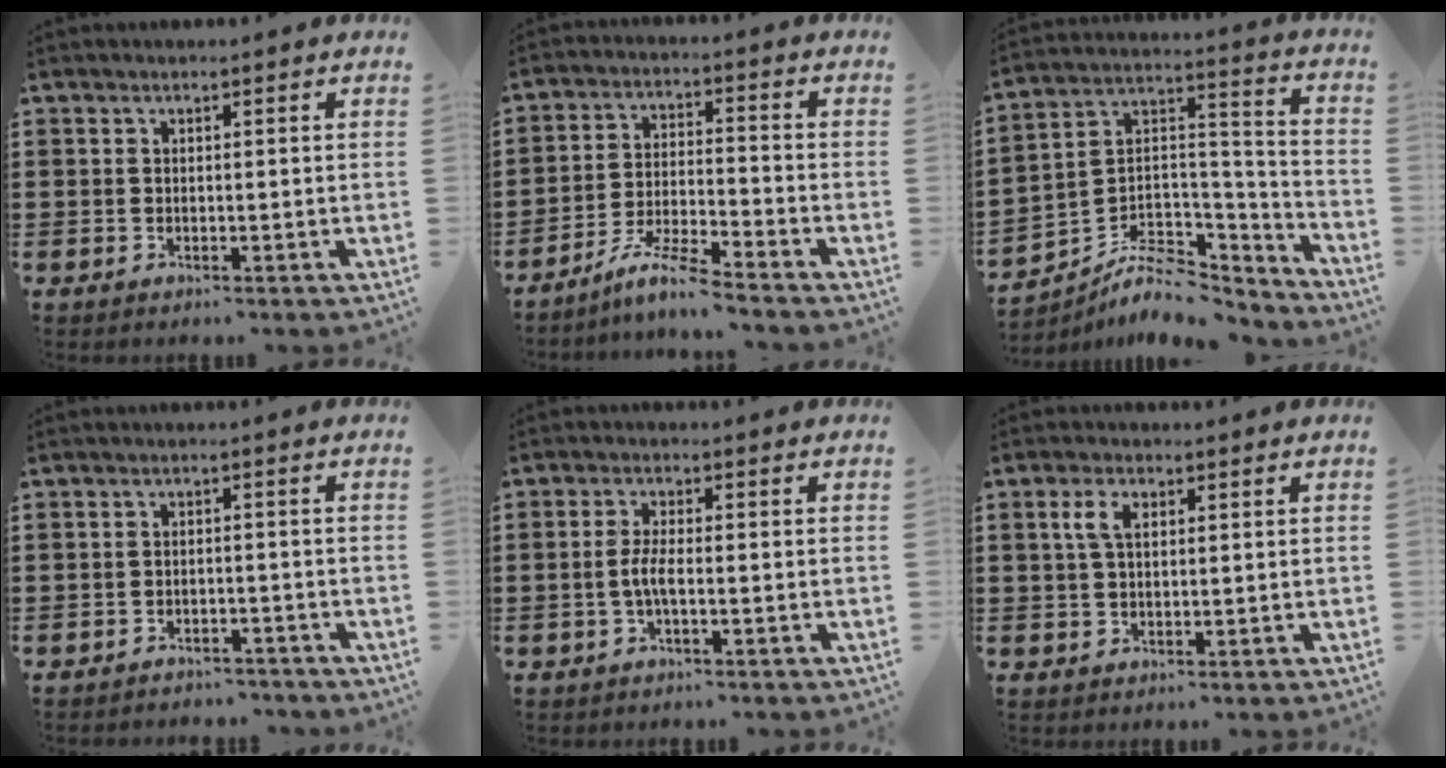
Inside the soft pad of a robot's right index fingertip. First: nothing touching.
{"total": 6.5, "force": [-5.7, -0.3, 3.1], "torque": [-0.072, -0.011, -0.112]}
{"total": 8.2, "force": [-6.2, 4.4, 3.1], "torque": [-0.062, 0.011, -0.116]}
{"total": 2.1, "force": [-2.1, 0.3, 0.0], "torque": [-0.008, -0.001, -0.045]}
{"total": 3.4, "force": [-0.9, 0.7, 3.2], "torque": [-0.080, -0.006, -0.024]}
{"total": 3.5, "force": [1.1, 1.8, 2.9], "torque": [-0.062, 0.010, 0.018]}